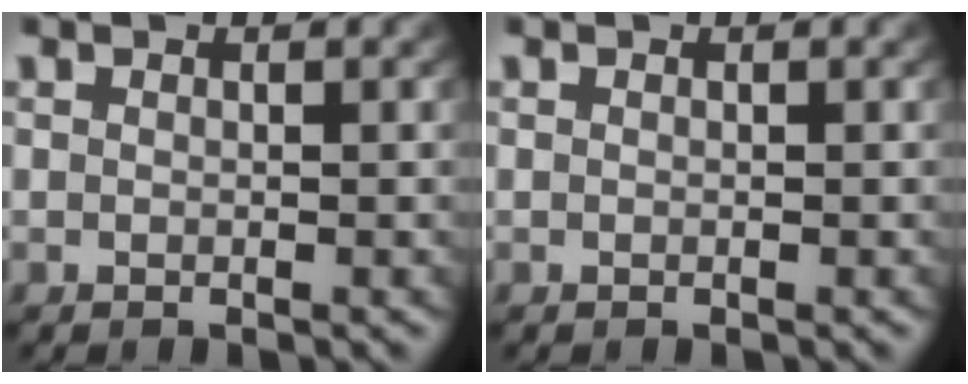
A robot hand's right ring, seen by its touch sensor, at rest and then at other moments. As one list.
[{"total": 0.0}]